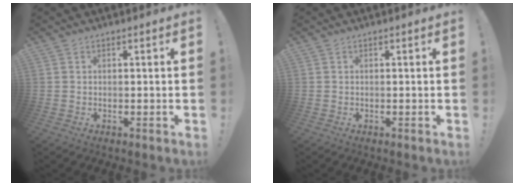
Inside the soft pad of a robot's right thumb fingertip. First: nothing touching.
{"total": 0.0}